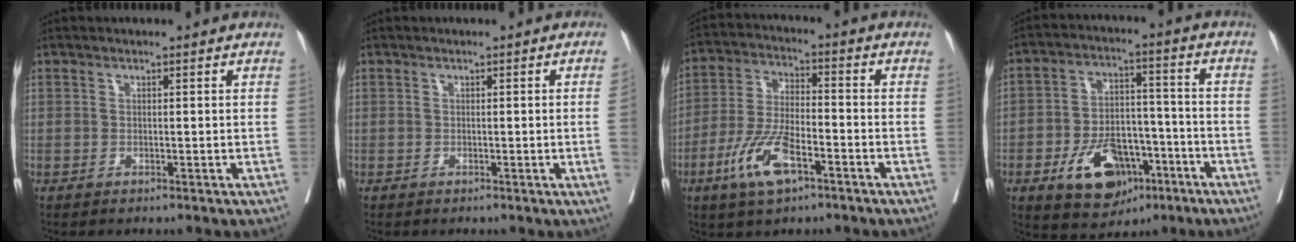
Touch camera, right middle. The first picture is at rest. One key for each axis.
{"total": 2.4, "fx": -0.1, "fy": -0.8, "fz": 2.3, "tx": -0.038, "ty": -0.003, "tz": 0.004}
{"total": 10.1, "fx": -5.1, "fy": 3.2, "fz": 8.1, "tx": -0.174, "ty": -0.006, "tz": -0.097}
{"total": 12.5, "fx": -6.1, "fy": 7.1, "fz": 8.2, "tx": -0.134, "ty": 0.009, "tz": -0.093}